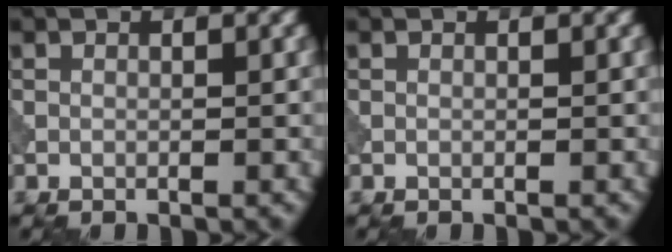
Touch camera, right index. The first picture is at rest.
{"total": 0.0}